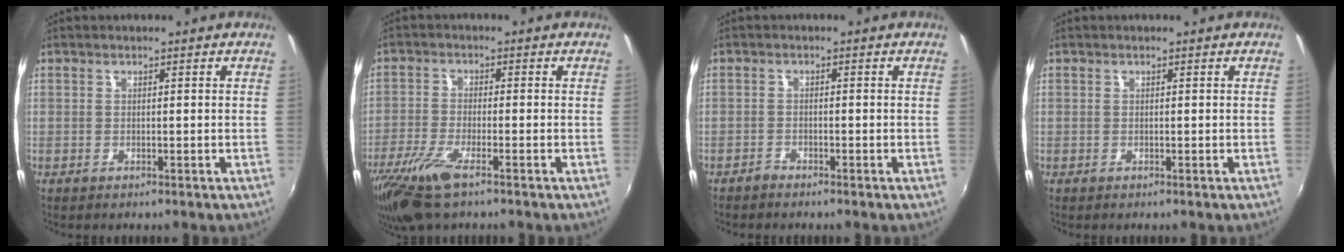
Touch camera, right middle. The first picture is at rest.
{"total": 9.4, "force": [-6.2, 2.1, 6.7], "torque": [-0.157, -0.031, -0.124]}
{"total": 1.3, "force": [-1.3, 0.3, 0.1], "torque": [-0.007, -0.002, -0.027]}
{"total": 0.0}